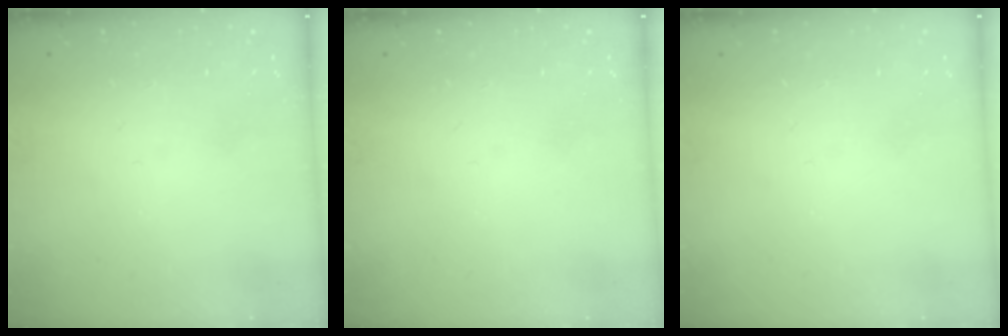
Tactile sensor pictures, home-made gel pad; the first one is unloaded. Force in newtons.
{"total": 0.0}
{"total": 0.0}